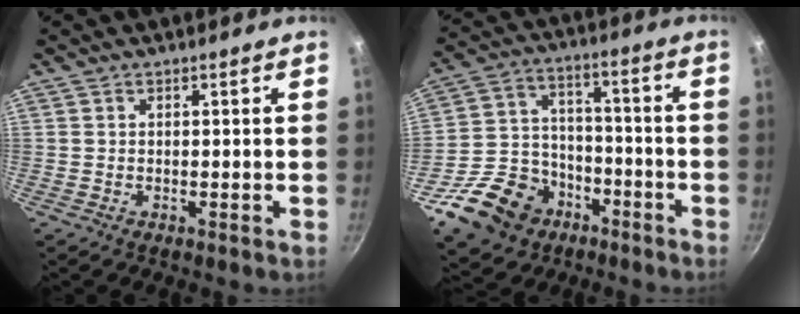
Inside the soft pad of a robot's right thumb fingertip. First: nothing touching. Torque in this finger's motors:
{"motor_torque": [0.54, -0.29, -0.15, -0.26, 0.06]}